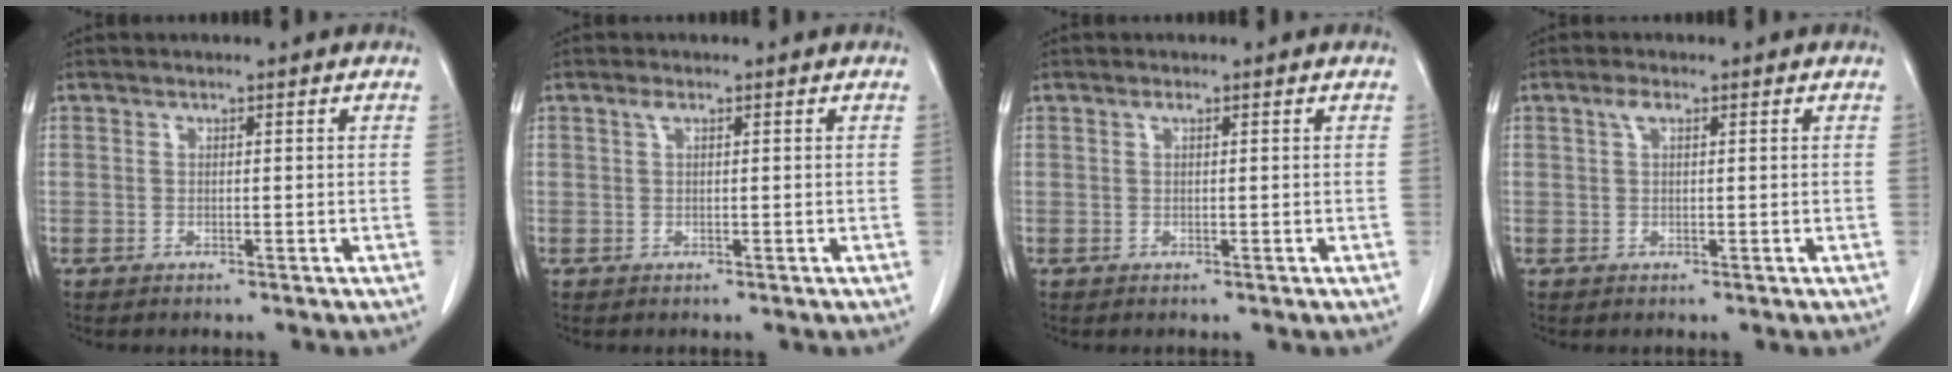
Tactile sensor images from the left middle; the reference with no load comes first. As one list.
[{"total": 0.9, "force": [0.5, 0.2, 0.7], "torque": [-0.015, 0.005, 0.008]}, {"total": 0.5, "force": [0.3, 0.0, 0.4], "torque": [-0.010, -0.001, 0.004]}, {"total": 1.6, "force": [0.8, 0.6, 1.2], "torque": [-0.028, 0.008, 0.016]}]